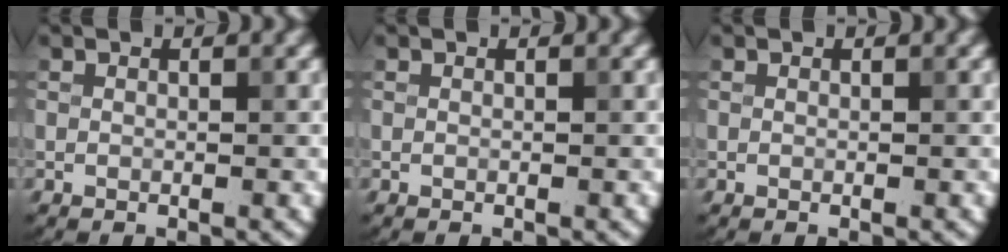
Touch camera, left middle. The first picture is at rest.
{"total": 0.0}
{"total": 0.0}